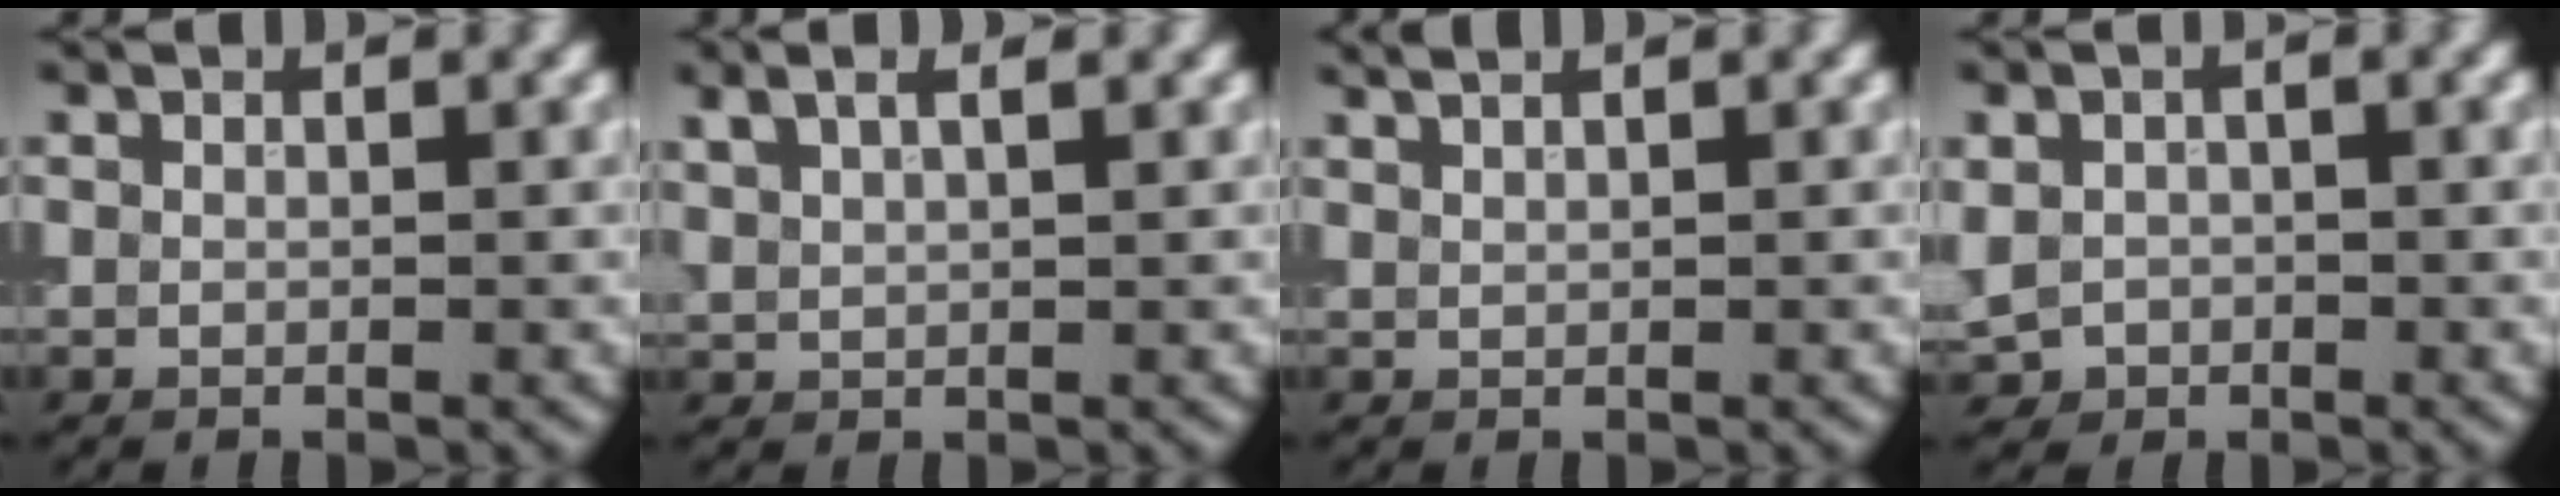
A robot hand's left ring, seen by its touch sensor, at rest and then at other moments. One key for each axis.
{"total": 2.8, "fx": 1.9, "fy": 0.8, "fz": 1.8, "tx": -0.041, "ty": 0.012, "tz": 0.031}
{"total": 1.2, "fx": 1.0, "fy": 0.2, "fz": 0.7, "tx": -0.012, "ty": 0.002, "tz": 0.014}
{"total": 2.3, "fx": -0.6, "fy": 2.0, "fz": 1.2, "tx": -0.023, "ty": -0.003, "tz": -0.015}